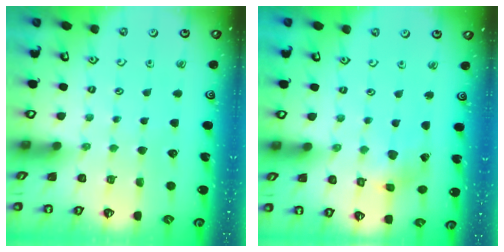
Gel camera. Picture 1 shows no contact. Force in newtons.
{"total": 2.3, "press": 2.3, "slide": 0.5}